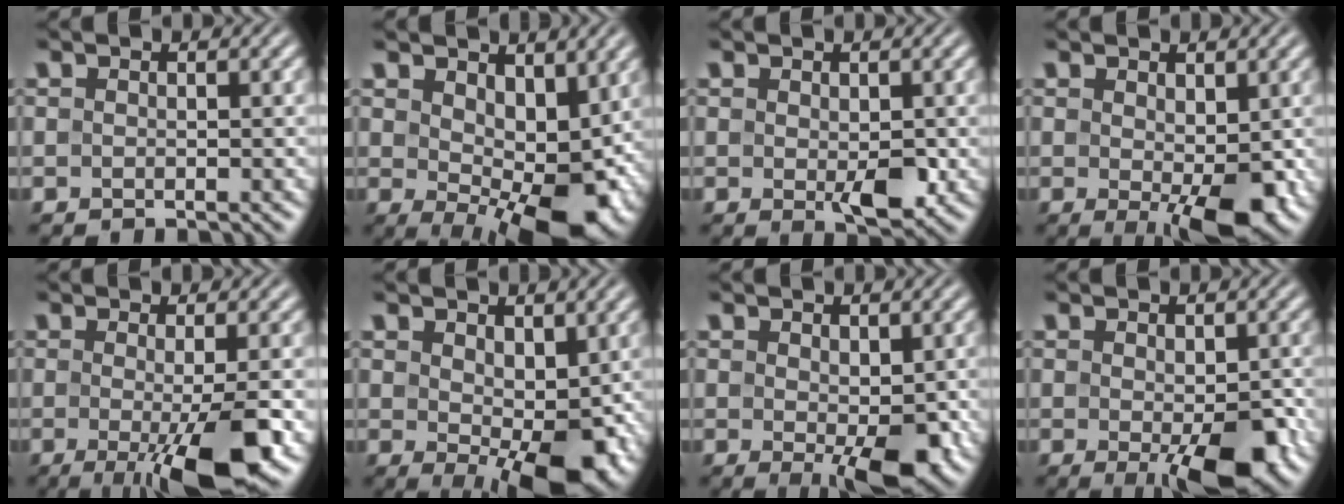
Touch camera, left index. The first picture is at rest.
{"total": 9.3, "force": [0.7, 5.1, 7.7], "torque": [-0.114, -0.020, 0.019]}
{"total": 3.0, "force": [-0.3, 1.4, 2.6], "torque": [-0.042, -0.009, 0.000]}
{"total": 5.8, "force": [-0.6, 2.4, 5.2], "torque": [-0.086, -0.010, -0.005]}
{"total": 8.3, "force": [-2.2, 1.7, 7.8], "torque": [-0.114, -0.016, -0.030]}
{"total": 8.7, "force": [-0.5, 4.5, 7.4], "torque": [-0.115, -0.013, 0.002]}
{"total": 5.3, "force": [-0.8, 2.2, 4.7], "torque": [-0.074, -0.009, -0.009]}
{"total": 6.5, "force": [-2.2, 2.4, 5.6], "torque": [-0.084, -0.014, -0.030]}